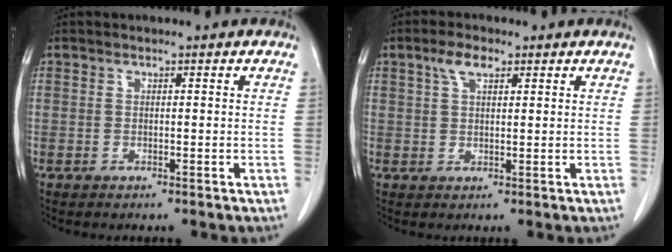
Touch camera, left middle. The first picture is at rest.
{"total": 3.4, "force": [1.9, 1.4, 2.4], "torque": [-0.053, 0.011, 0.039]}